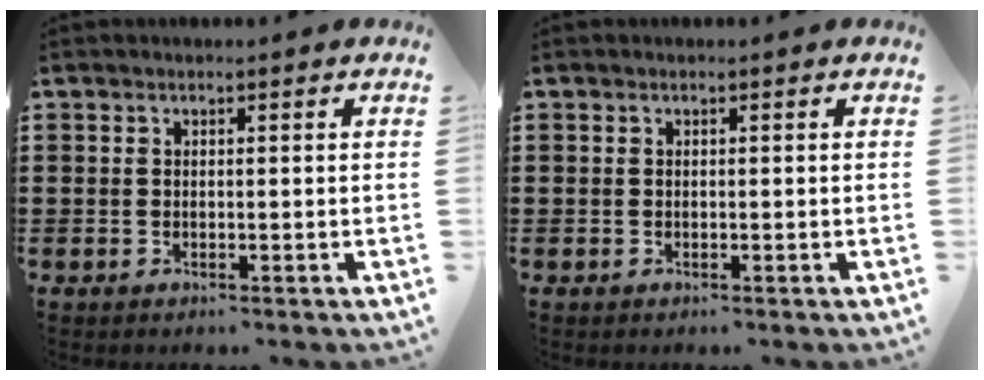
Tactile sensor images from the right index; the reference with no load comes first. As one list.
[{"total": 0.0}]